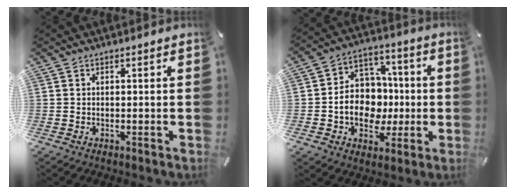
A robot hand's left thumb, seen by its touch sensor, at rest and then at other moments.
{"total": 12.7, "force": [-1.7, 10.9, 6.4], "torque": [-0.113, 0.017, -0.022]}